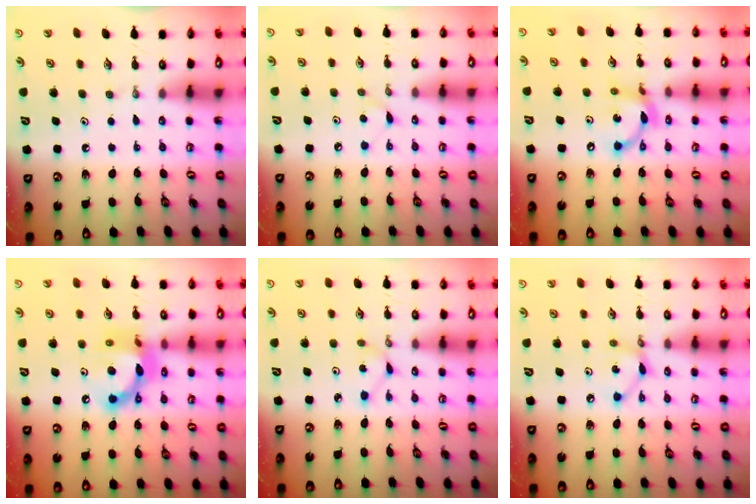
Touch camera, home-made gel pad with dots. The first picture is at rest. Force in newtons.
{"total": 3.8, "press": 3.8, "slide": 0.4}
{"total": 11.8, "press": 11.8, "slide": 0.9}
{"total": 13.4, "press": 13.4, "slide": 1.0}
{"total": 1.8, "press": 1.7, "slide": 0.2}
{"total": 6.0, "press": 6.0, "slide": 0.2}